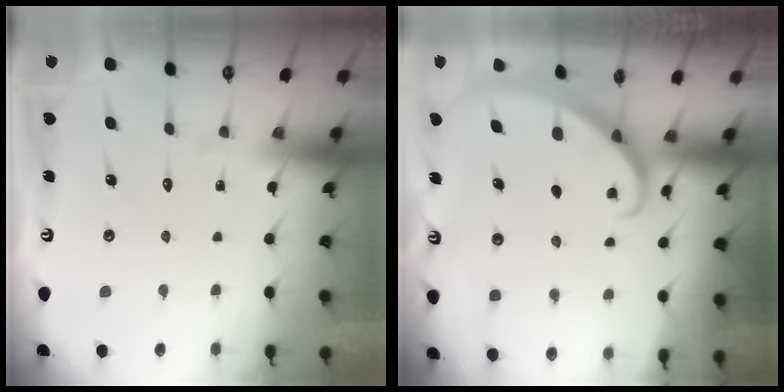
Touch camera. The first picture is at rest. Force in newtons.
{"total": 1.7, "press": 1.6, "slide": 0.0}